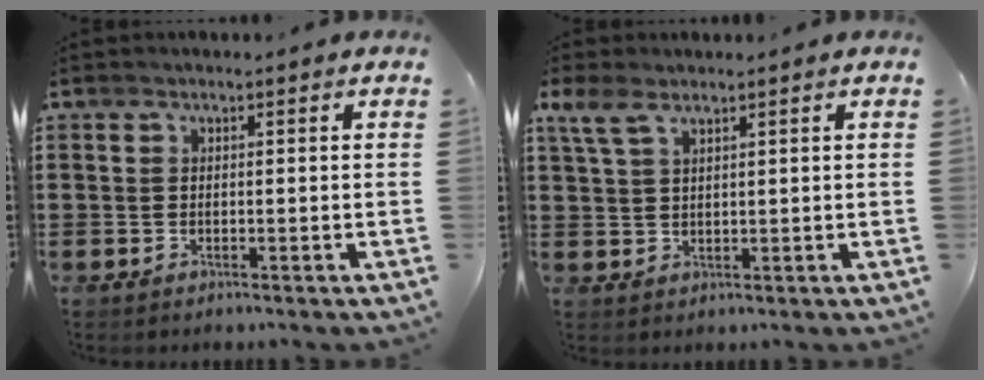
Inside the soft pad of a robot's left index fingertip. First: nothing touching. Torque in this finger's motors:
{"motor_torque": [1.47, -0.67, 0.29, 0.08]}